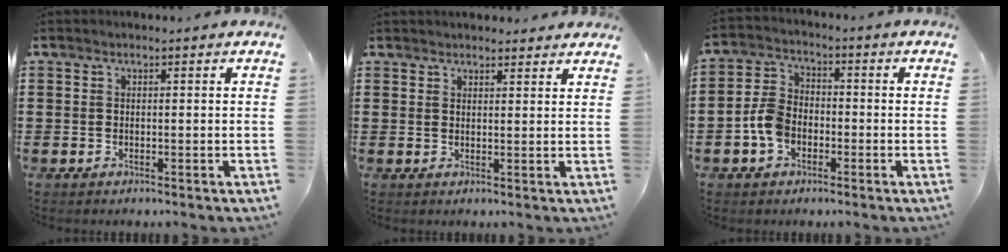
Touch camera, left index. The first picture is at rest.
{"total": 2.1, "force": [2.0, 0.4, 0.1], "torque": [-0.007, 0.001, 0.040]}
{"total": 5.6, "force": [-2.1, 3.8, 3.5], "torque": [-0.097, 0.004, -0.048]}